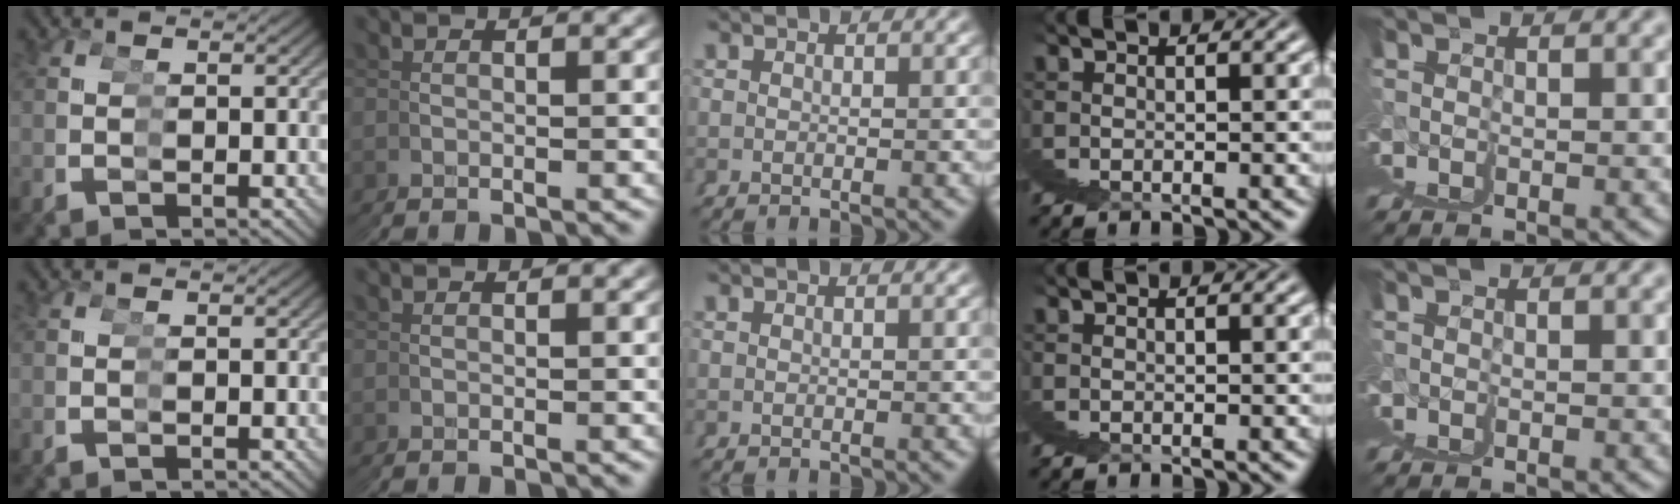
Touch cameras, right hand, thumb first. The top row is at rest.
{}